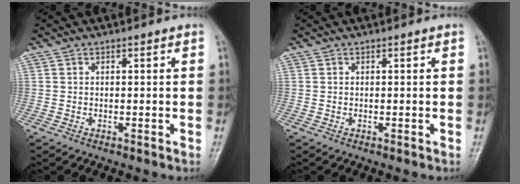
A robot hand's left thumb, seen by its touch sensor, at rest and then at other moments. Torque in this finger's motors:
{"motor_torque": [0.13, -0.08, -0.02, 0.10, 0.06]}